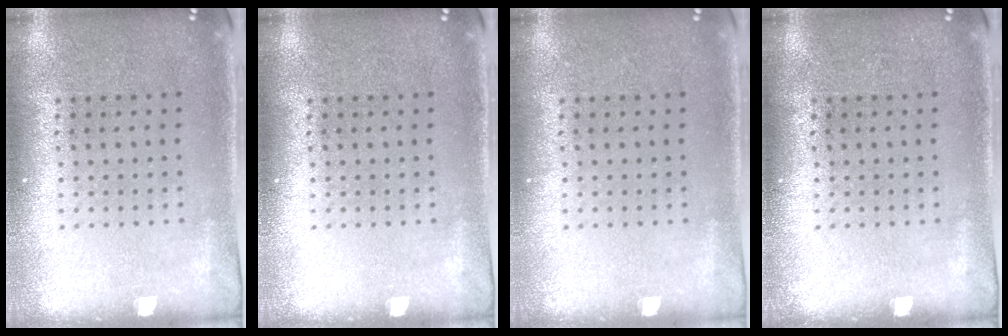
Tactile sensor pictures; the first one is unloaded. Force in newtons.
{"total": 0.0}
{"total": 0.0}
{"total": 0.0}